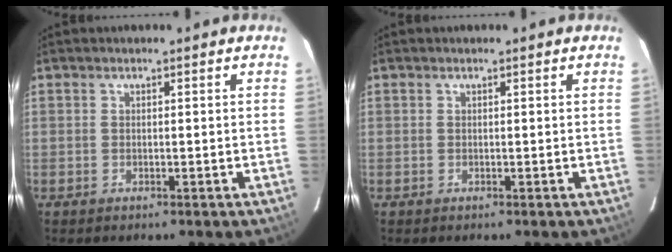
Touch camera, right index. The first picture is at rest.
{"total": 0.0}